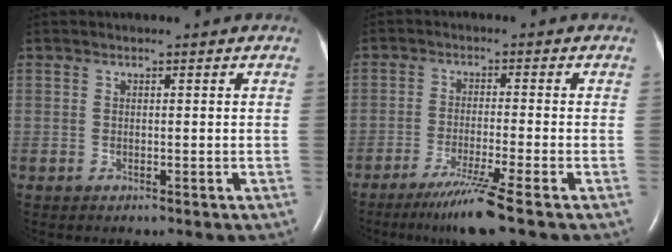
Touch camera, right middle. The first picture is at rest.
{"total": 6.7, "force": [-4.6, -1.6, 4.6], "torque": [-0.087, -0.024, -0.089]}